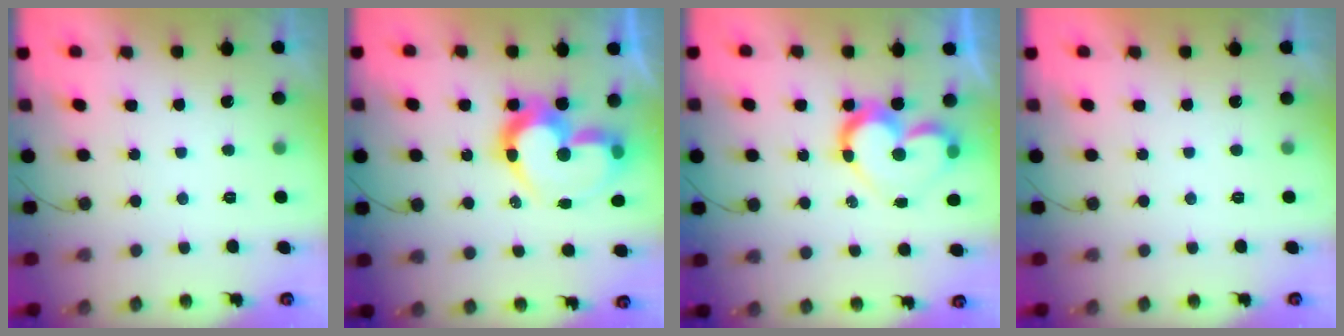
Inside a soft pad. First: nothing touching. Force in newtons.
{"total": 15.6, "press": 15.3, "slide": 2.7}
{"total": 11.6, "press": 11.5, "slide": 1.2}
{"total": 1.6, "press": 1.6, "slide": 0.0}